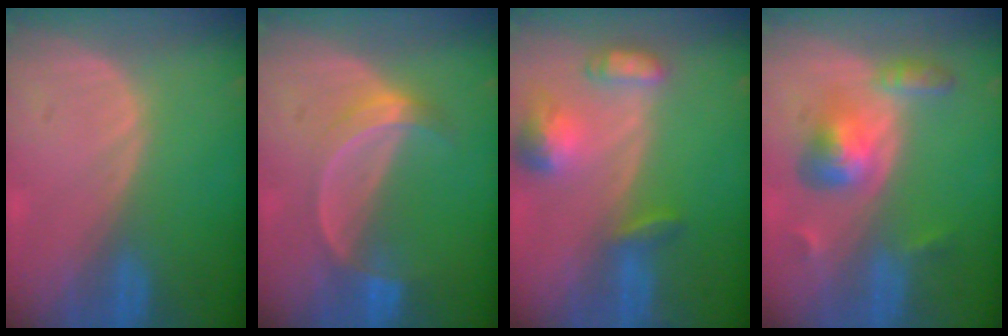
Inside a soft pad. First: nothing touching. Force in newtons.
{"total": 5.2, "press": 4.7, "slide": 2.2}
{"total": 6.8, "press": 6.4, "slide": 2.4}
{"total": 6.2, "press": 5.6, "slide": 2.8}